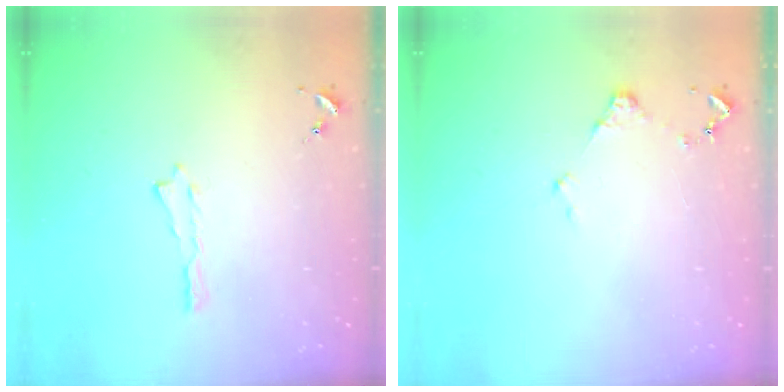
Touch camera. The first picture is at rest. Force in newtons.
{"total": 1.2, "press": 1.2, "slide": 0.2}